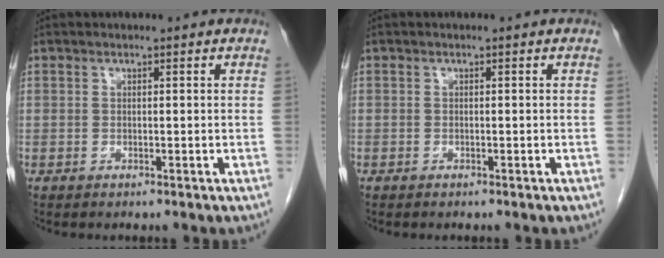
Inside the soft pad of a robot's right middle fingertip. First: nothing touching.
{"total": 0.0}